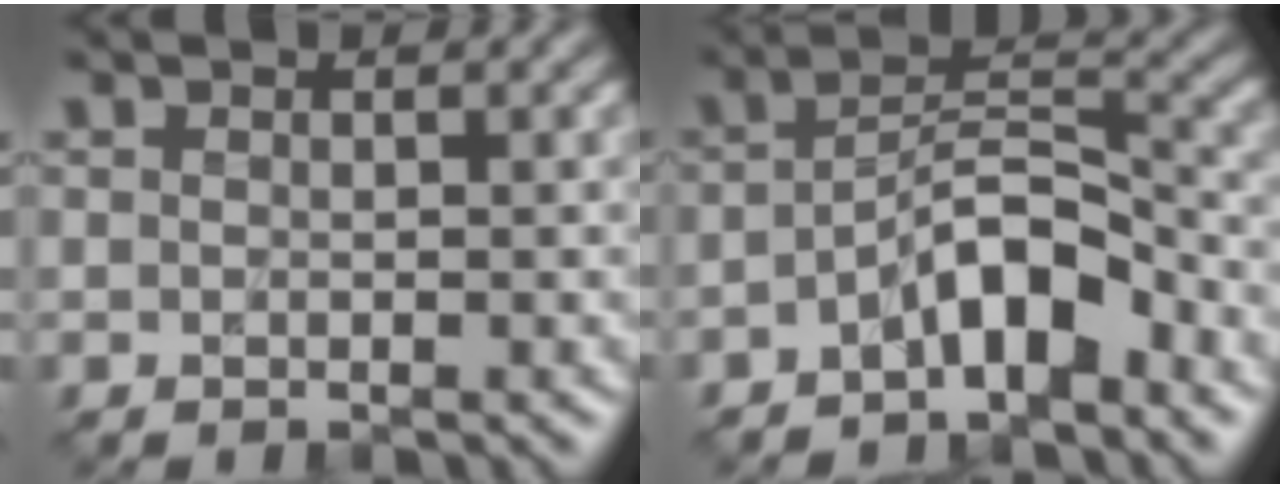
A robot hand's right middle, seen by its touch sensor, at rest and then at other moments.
{"total": 5.1, "force": [-2.9, 1.9, 3.8], "torque": [-0.061, 0.014, -0.056]}